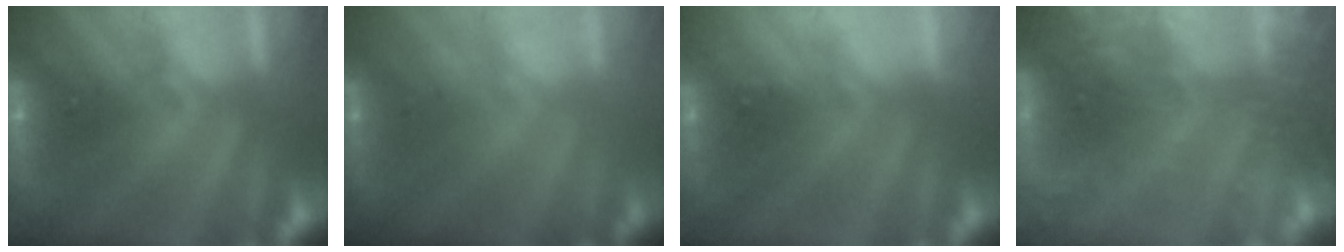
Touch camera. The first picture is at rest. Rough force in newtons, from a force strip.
{"total": 2.2}
{"total": 2.4}
{"total": 7.5}